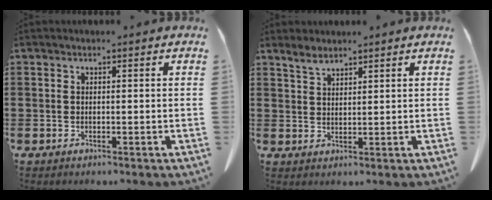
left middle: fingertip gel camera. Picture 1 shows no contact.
{"total": 2.3, "force": [2.0, 0.7, 0.9], "torque": [-0.022, 0.002, 0.037]}